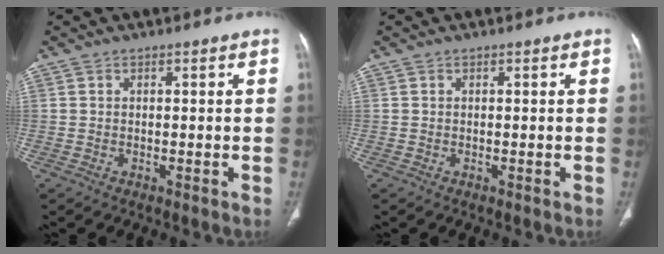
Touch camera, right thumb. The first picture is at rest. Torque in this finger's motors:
{"motor_torque": [0.07, 0.07, -0.07, 0.04, 0.03]}